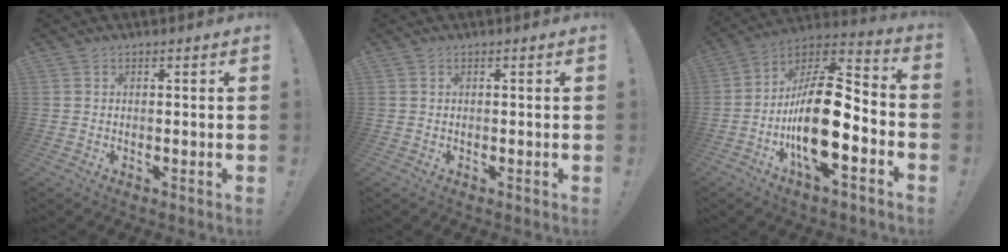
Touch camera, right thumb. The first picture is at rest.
{"total": 0.0}
{"total": 21.0, "force": [-5.4, 8.2, 18.6], "torque": [-0.350, 0.029, -0.086]}